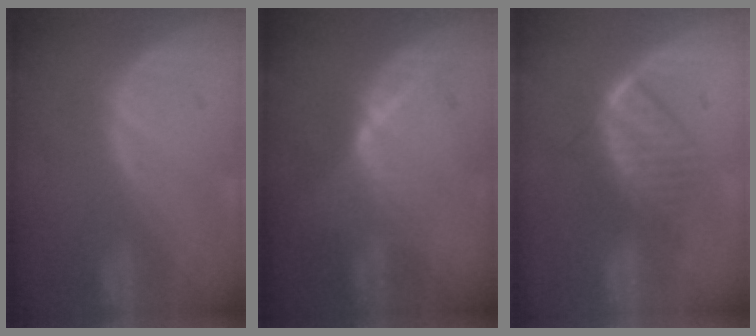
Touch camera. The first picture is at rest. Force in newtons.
{"total": 6.3, "press": 5.9, "slide": 2.0}
{"total": 6.7, "press": 5.9, "slide": 3.2}